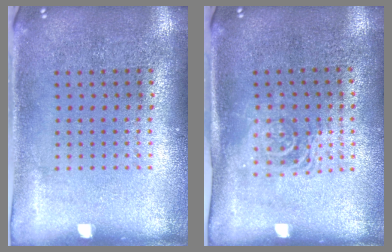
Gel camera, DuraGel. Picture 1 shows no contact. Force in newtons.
{"total": 1.6, "press": 1.3, "slide": 0.9}